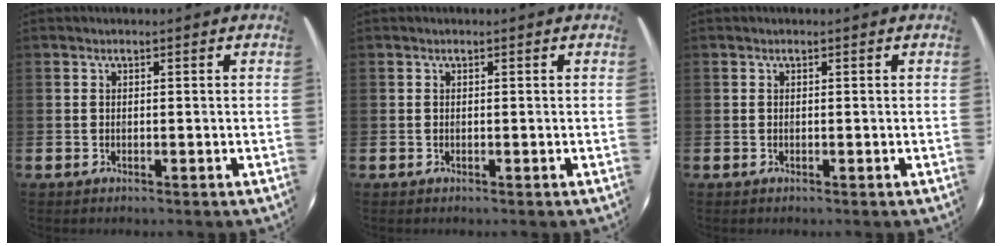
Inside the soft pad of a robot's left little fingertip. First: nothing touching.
{"total": 0.0}
{"total": 0.0}